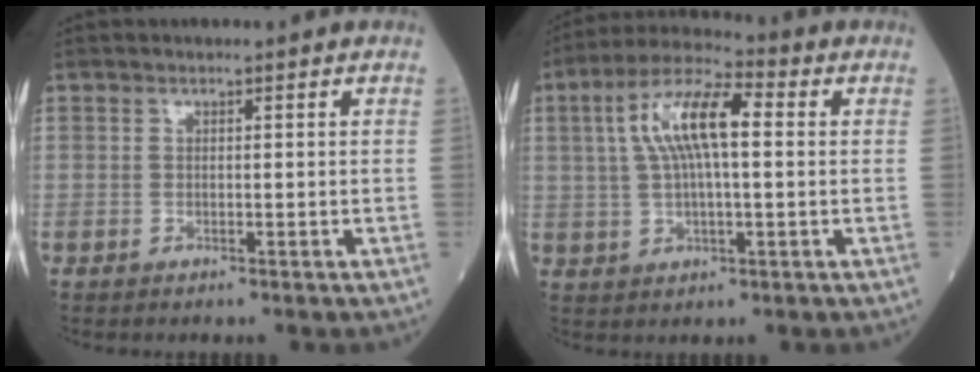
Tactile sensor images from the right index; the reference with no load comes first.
{"total": 10.9, "force": [2.0, 2.9, 10.3], "torque": [-0.207, 0.030, 0.035]}